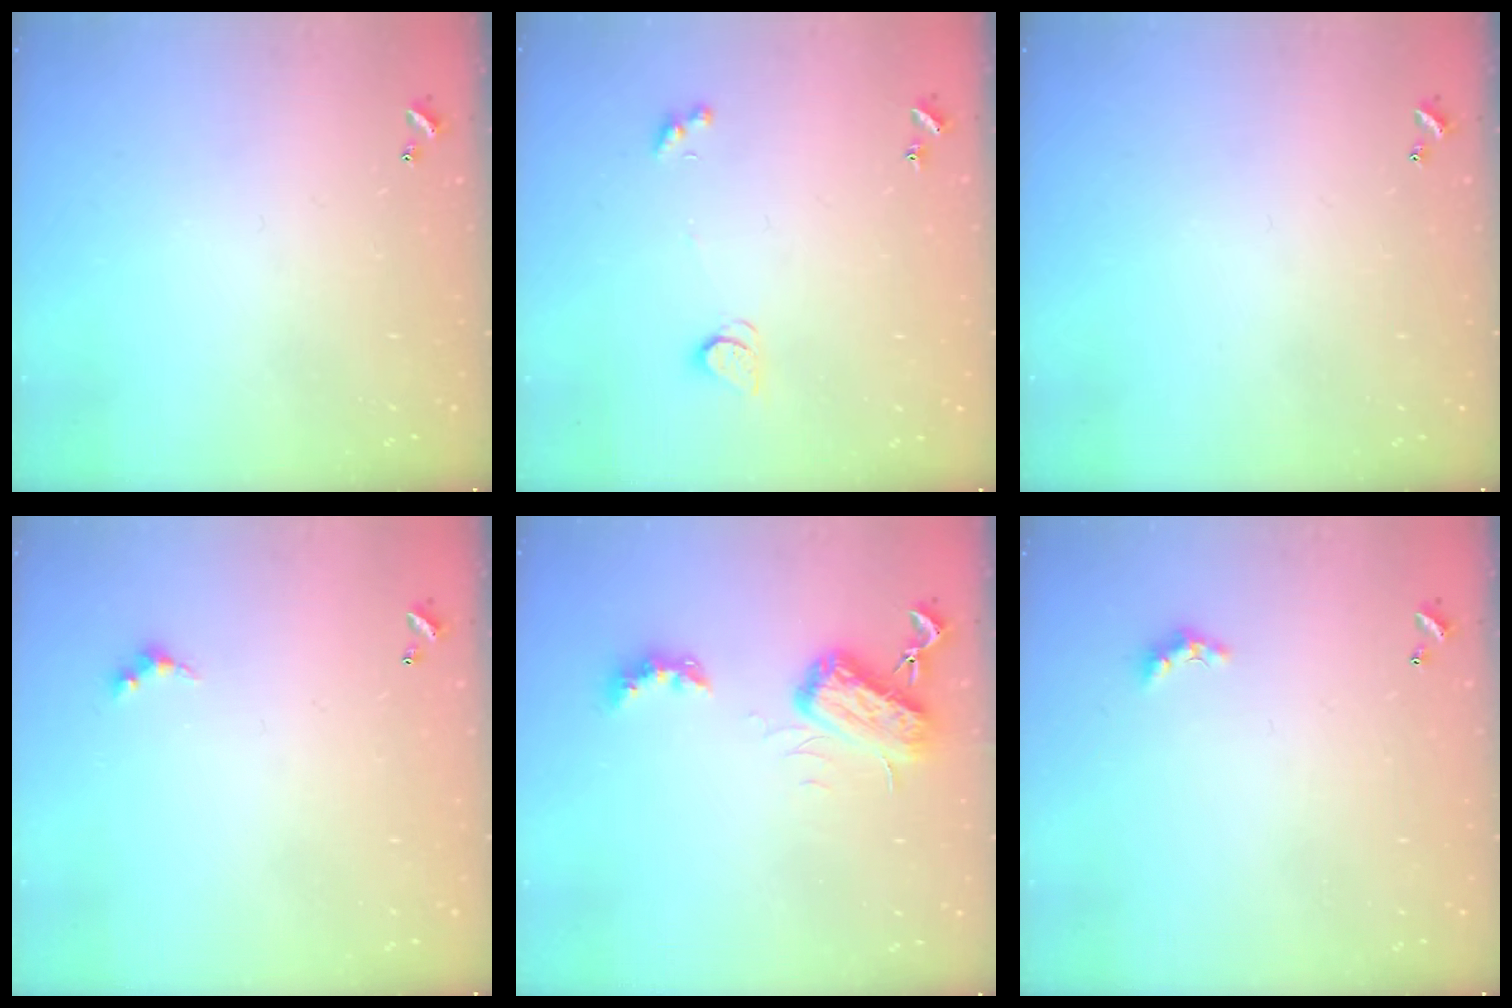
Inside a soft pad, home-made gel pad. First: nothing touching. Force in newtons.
{"total": 2.3, "press": 2.2, "slide": 0.5}
{"total": 0.0}
{"total": 2.6, "press": 2.5, "slide": 0.6}
{"total": 6.2, "press": 6.2, "slide": 0.8}
{"total": 2.0, "press": 1.9, "slide": 0.6}